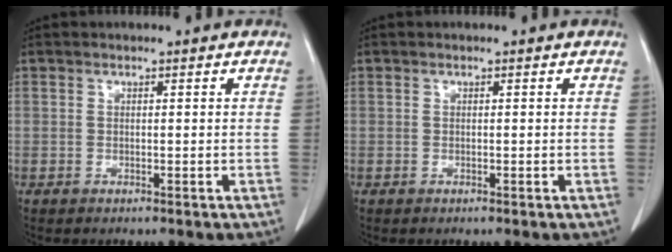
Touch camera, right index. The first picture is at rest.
{"total": 0.0}